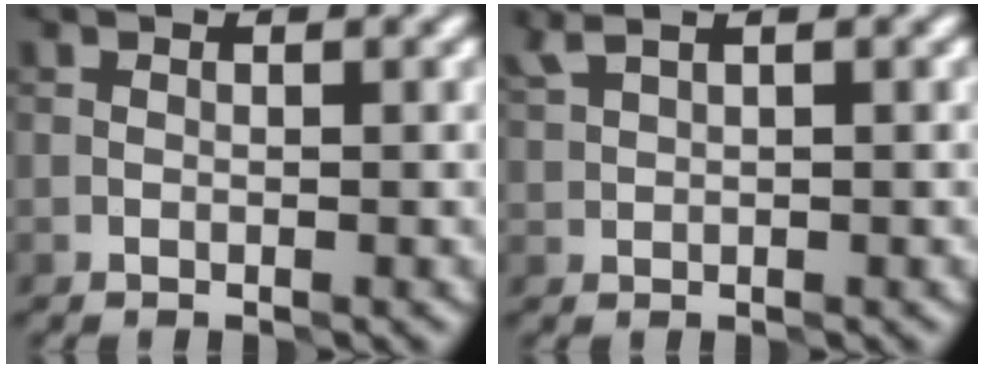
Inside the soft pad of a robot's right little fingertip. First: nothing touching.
{"total": 1.8, "force": [1.4, 0.5, 1.0], "torque": [-0.016, 0.007, 0.030]}